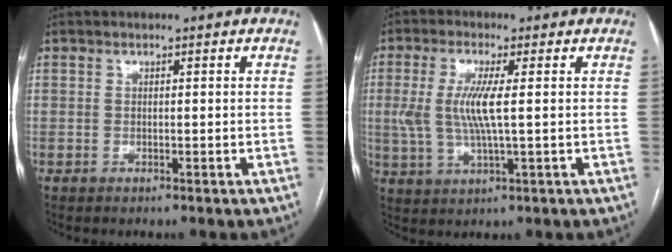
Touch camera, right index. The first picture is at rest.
{"total": 6.9, "force": [0.6, 0.9, 6.8], "torque": [-0.157, 0.001, 0.014]}